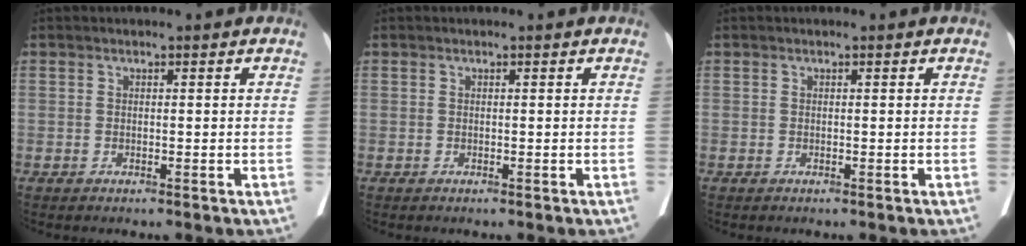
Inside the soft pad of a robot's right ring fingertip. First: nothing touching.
{"total": 0.0}
{"total": 0.0}